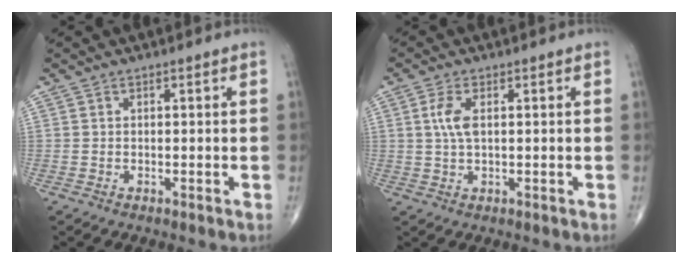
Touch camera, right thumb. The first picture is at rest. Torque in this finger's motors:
{"motor_torque": [-0.26, 1.00, 0.40, -0.31, 0.27]}